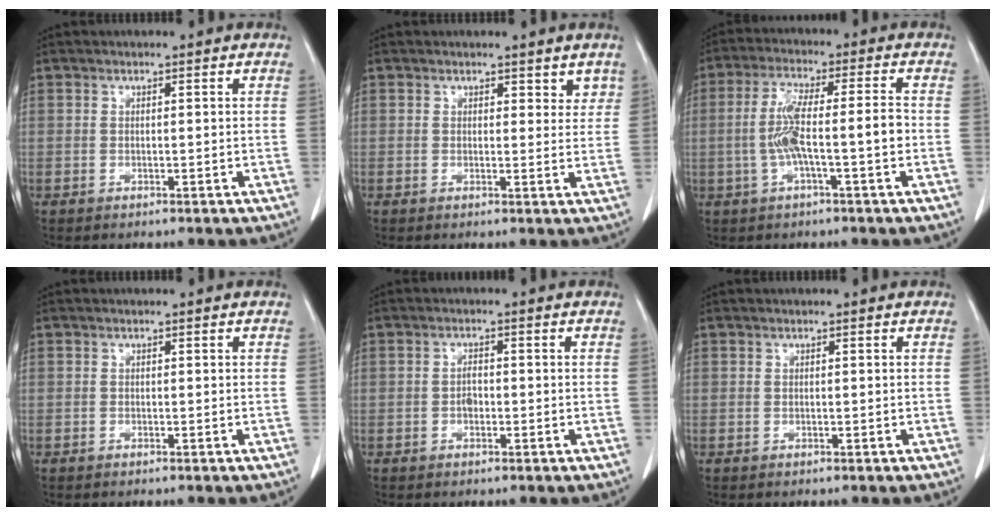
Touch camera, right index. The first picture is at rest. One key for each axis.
{"total": 2.6, "fx": 1.8, "fy": 1.5, "fz": 1.0, "tx": 0.006, "ty": -0.005, "tz": 0.019}
{"total": 8.1, "fx": -1.4, "fy": 0.8, "fz": 7.9, "tx": -0.154, "ty": 0.019, "tz": -0.026}
{"total": 0.0}
{"total": 1.6, "fx": -0.5, "fy": 0.9, "fz": 1.2, "tx": -0.020, "ty": 0.004, "tz": -0.009}
{"total": 0.0}